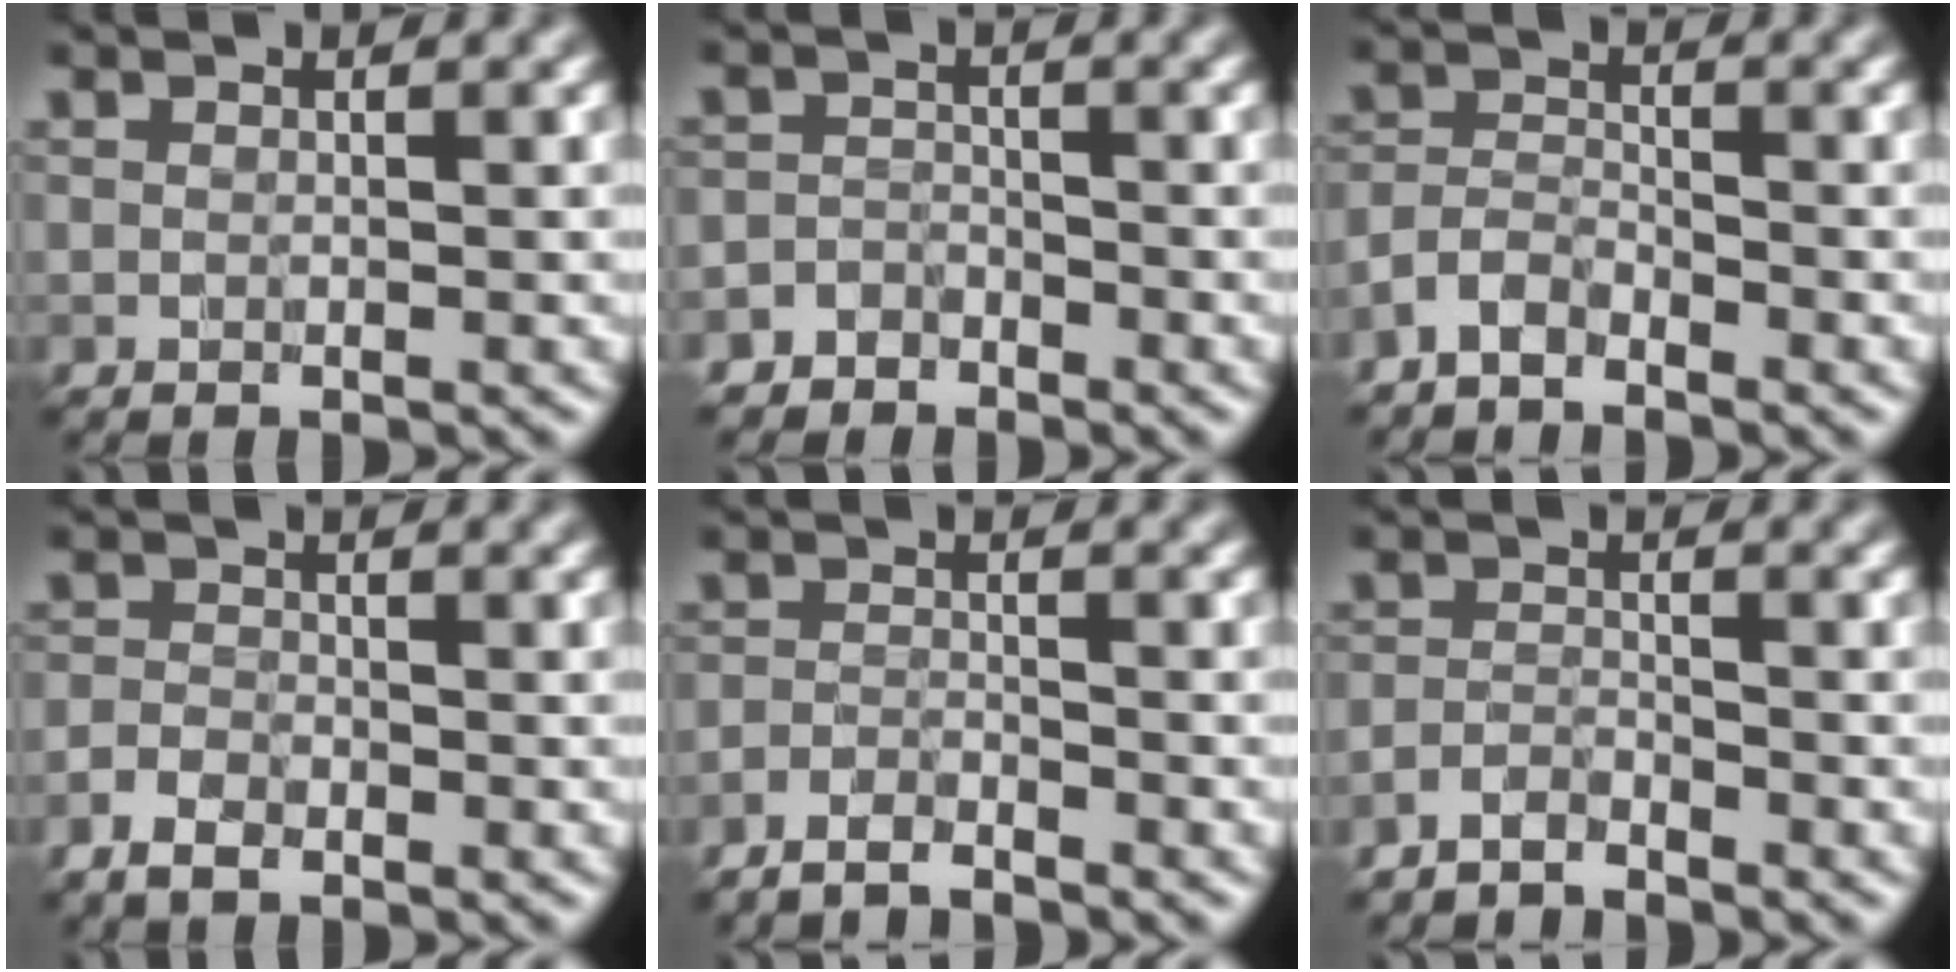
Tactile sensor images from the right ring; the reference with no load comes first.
{"total": 1.7, "force": [-1.4, 0.9, -0.4], "torque": [0.019, 0.007, -0.031]}
{"total": 2.0, "force": [-1.7, 0.6, 0.6], "torque": [-0.010, 0.008, -0.042]}
{"total": 1.9, "force": [-1.5, 0.9, 0.9], "torque": [-0.015, 0.000, -0.036]}
{"total": 2.1, "force": [-2.0, 0.1, 0.4], "torque": [-0.005, 0.000, -0.044]}
{"total": 1.8, "force": [-1.8, 0.2, 0.2], "torque": [-0.002, 0.003, -0.042]}